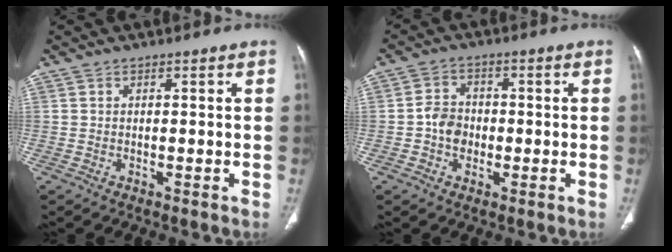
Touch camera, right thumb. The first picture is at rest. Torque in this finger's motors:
{"motor_torque": [2.21, 2.09, 0.49, -0.33, 0.13]}